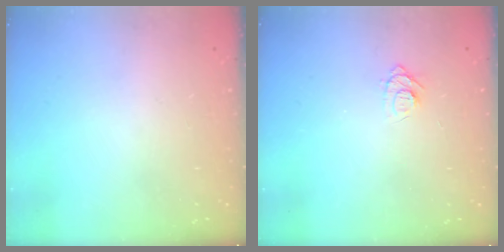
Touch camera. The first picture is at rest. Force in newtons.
{"total": 6.8, "press": 6.8, "slide": 0.7}